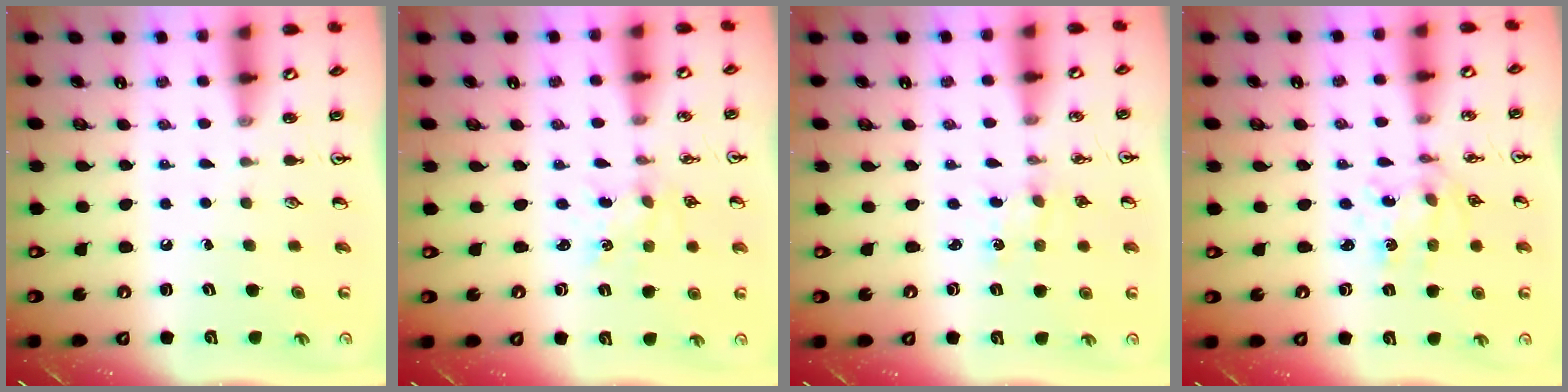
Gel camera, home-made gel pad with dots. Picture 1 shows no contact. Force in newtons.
{"total": 1.4, "press": 1.4, "slide": 0.2}
{"total": 0.0}
{"total": 2.9, "press": 2.7, "slide": 1.0}